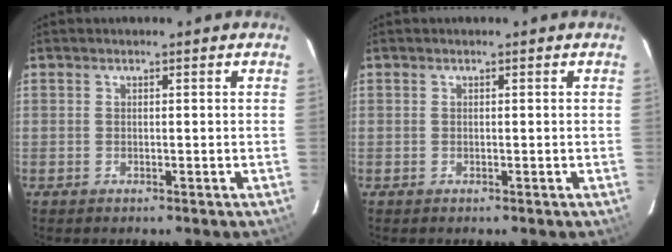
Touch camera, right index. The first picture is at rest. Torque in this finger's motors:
{"motor_torque": [-0.02, 0.00, 0.01, 0.00]}